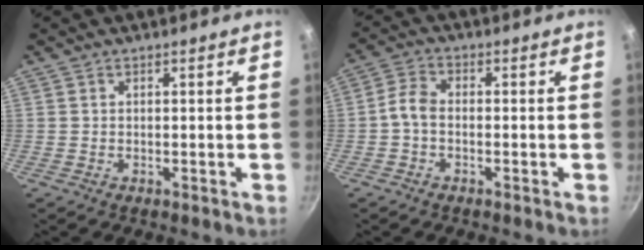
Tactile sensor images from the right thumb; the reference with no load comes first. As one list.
[{"total": 4.3, "force": [-1.3, 2.7, 3.1], "torque": [-0.068, 0.024, -0.035]}]